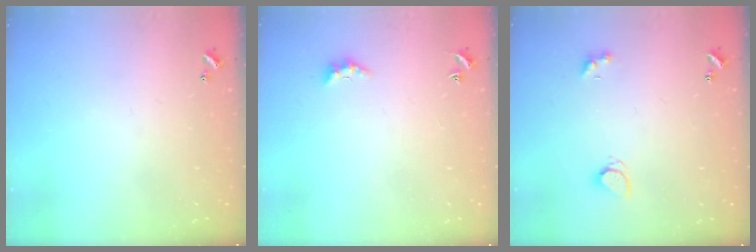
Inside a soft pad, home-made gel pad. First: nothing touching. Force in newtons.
{"total": 2.4, "press": 2.4, "slide": 0.6}
{"total": 2.1, "press": 2.0, "slide": 0.6}